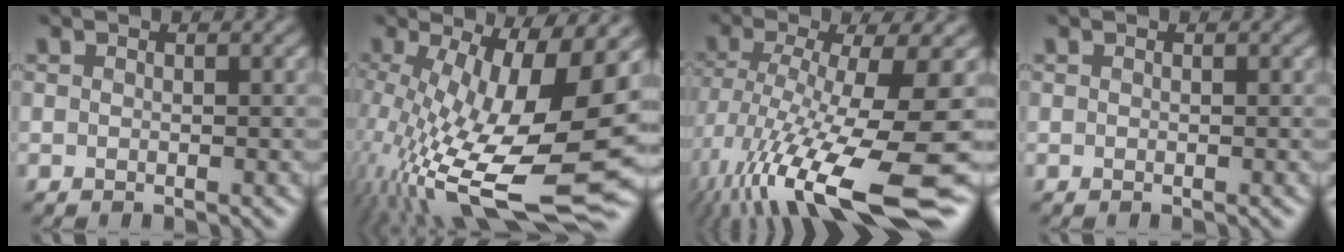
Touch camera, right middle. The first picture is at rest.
{"total": 15.8, "force": [-2.2, 6.0, 14.4], "torque": [-0.257, -0.025, -0.028]}
{"total": 14.3, "force": [-5.7, 3.9, 12.5], "torque": [-0.250, -0.030, -0.085]}
{"total": 0.0}